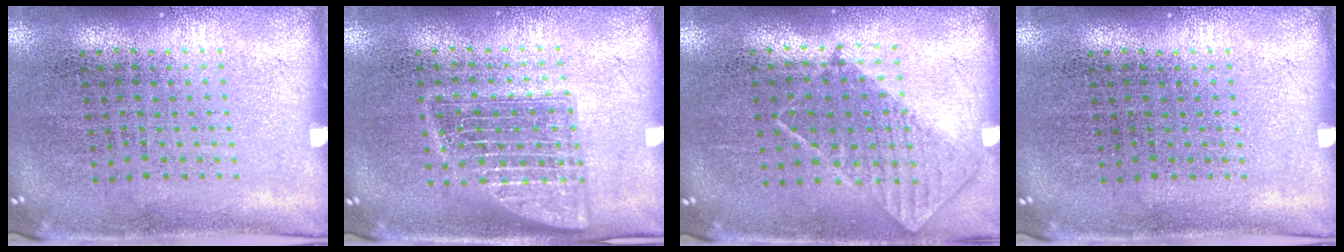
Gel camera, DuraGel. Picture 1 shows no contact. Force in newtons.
{"total": 2.4, "press": 2.3, "slide": 0.5}
{"total": 0.8, "press": 0.8, "slide": 0.3}
{"total": 0.0}